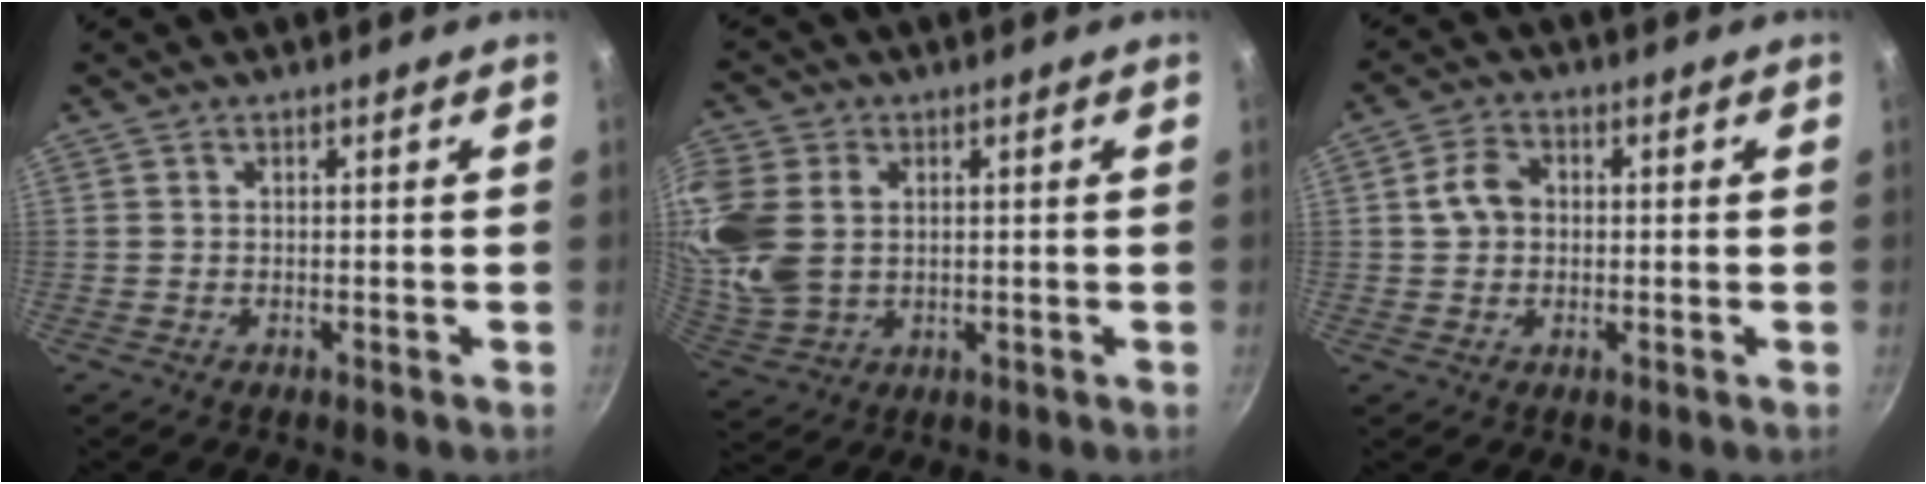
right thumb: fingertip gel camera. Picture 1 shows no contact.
{"total": 13.6, "force": [2.0, 10.1, 8.8], "torque": [-0.186, -0.010, 0.047]}
{"total": 5.2, "force": [0.4, 4.2, 3.1], "torque": [-0.041, 0.014, 0.001]}